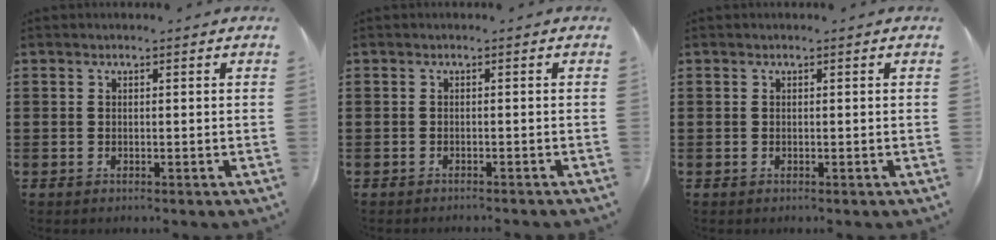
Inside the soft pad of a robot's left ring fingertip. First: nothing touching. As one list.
[{"total": 0.6, "force": [-0.6, -0.1, 0.1], "torque": [-0.005, -0.001, -0.013]}, {"total": 0.0}]